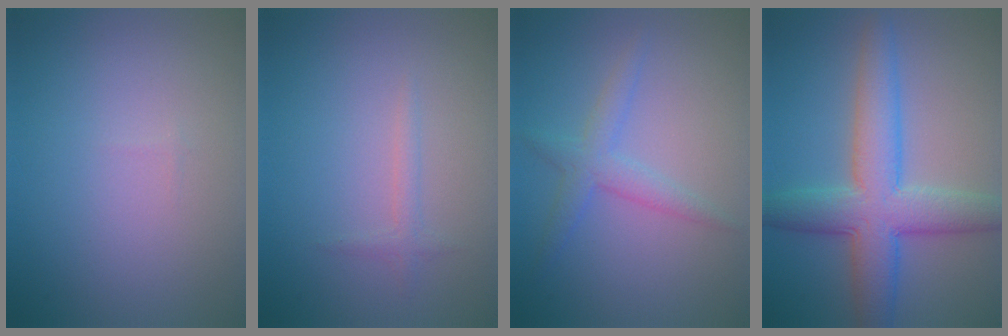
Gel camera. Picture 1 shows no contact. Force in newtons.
{"total": 1.0, "press": 1.0, "slide": 0.0}
{"total": 2.4, "press": 2.4, "slide": 0.1}
{"total": 7.2, "press": 7.2, "slide": 0.1}